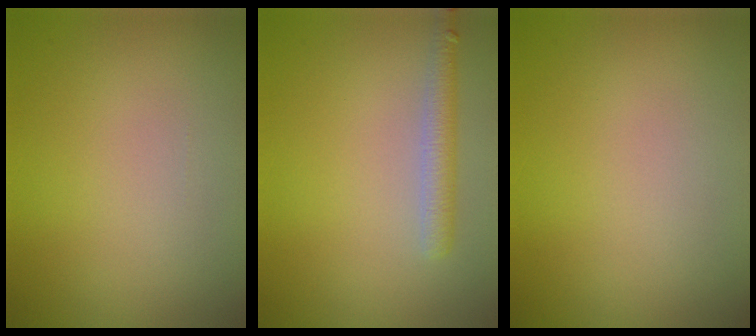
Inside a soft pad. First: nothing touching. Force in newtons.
{"total": 2.2, "press": 2.2, "slide": 0.1}
{"total": 0.0}